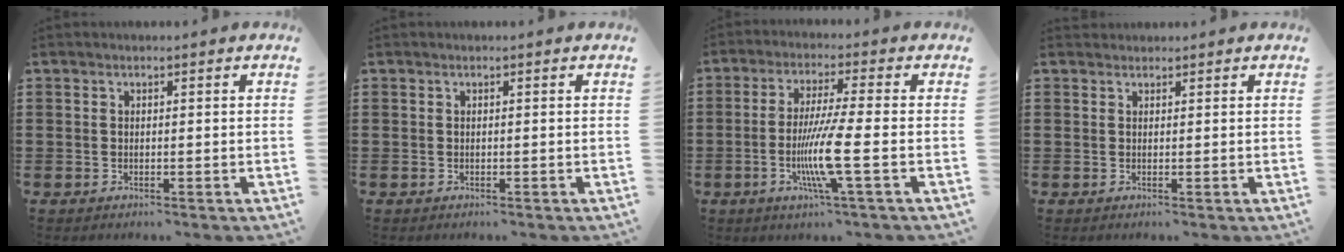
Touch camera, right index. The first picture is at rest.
{"total": 0.0}
{"total": 9.2, "force": [-2.5, 0.1, 8.8], "torque": [-0.181, -0.024, -0.053]}
{"total": 0.6, "force": [0.5, 0.2, -0.2], "torque": [0.003, 0.002, 0.010]}